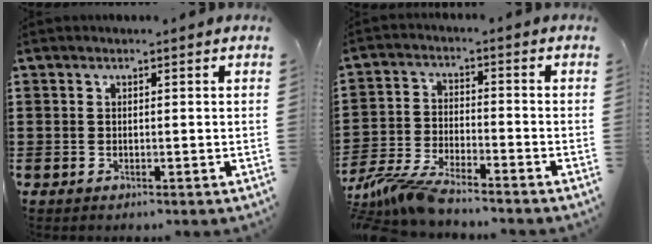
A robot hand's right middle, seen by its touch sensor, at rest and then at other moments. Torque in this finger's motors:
{"motor_torque": [2.14, 0.00, 0.69, 0.21]}